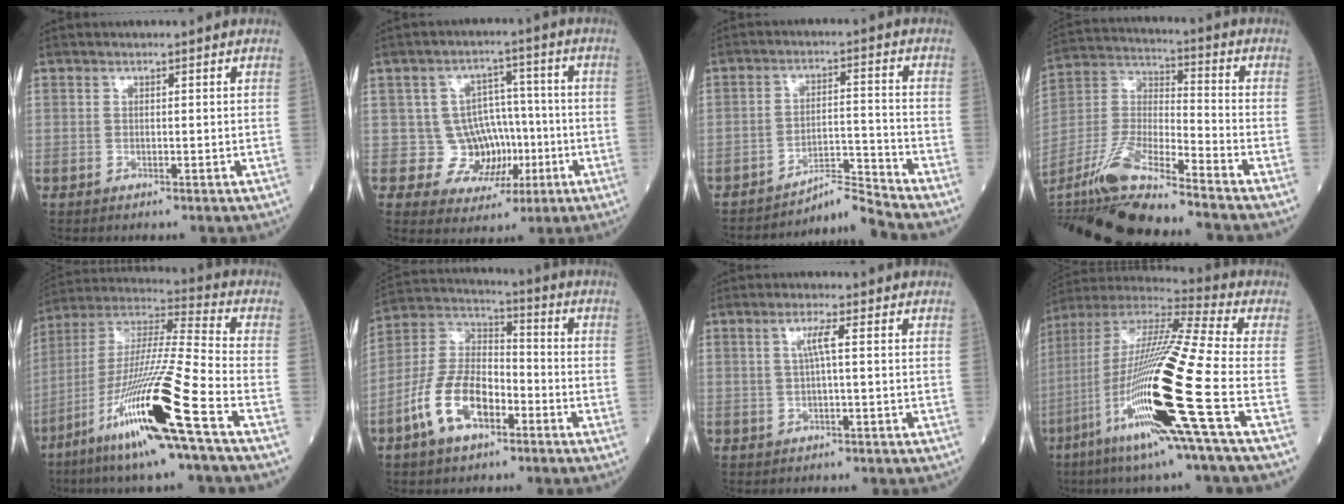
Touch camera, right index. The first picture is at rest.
{"total": 7.7, "force": [-1.0, 7.3, 2.3], "torque": [-0.020, 0.027, -0.008]}
{"total": 6.5, "force": [-5.9, -2.6, -1.0], "torque": [0.009, 0.014, -0.096]}
{"total": 17.7, "force": [-15.0, -0.7, 9.4], "torque": [-0.209, -0.010, -0.283]}
{"total": 20.7, "force": [-9.8, -0.8, 18.3], "torque": [-0.378, -0.049, -0.193]}
{"total": 12.2, "force": [-5.6, 5.9, 9.1], "torque": [-0.204, 0.013, -0.106]}
{"total": 2.6, "force": [0.4, -0.3, 2.5], "torque": [-0.053, 0.005, 0.008]}
{"total": 24.3, "force": [-7.8, -0.4, 23.0], "torque": [-0.455, -0.040, -0.157]}